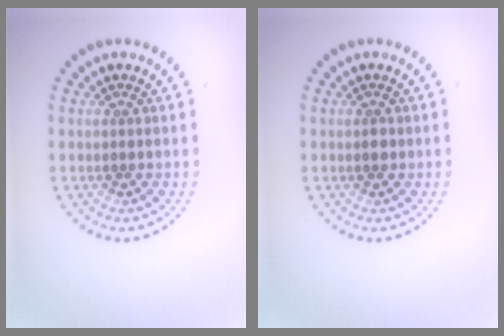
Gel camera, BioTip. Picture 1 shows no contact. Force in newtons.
{"total": 0.9, "press": 0.9, "slide": 0.1}